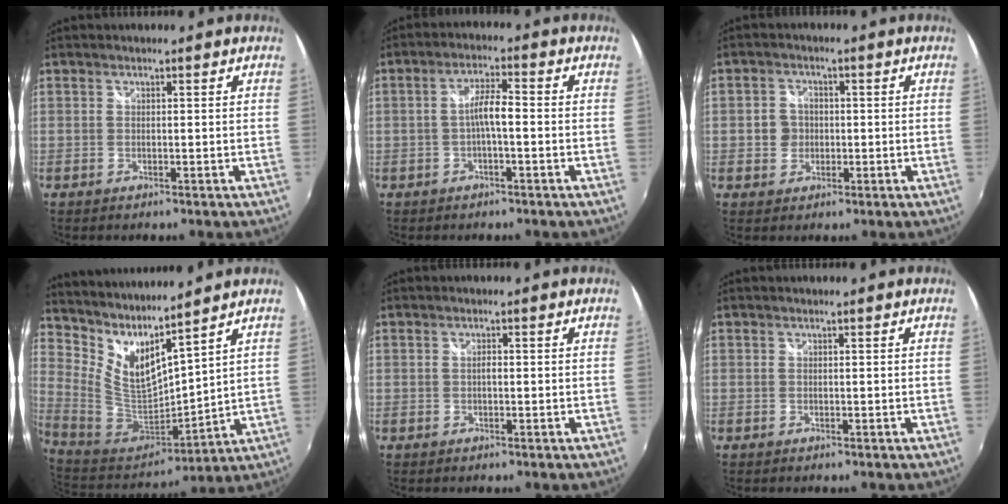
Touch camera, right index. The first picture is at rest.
{"total": 4.1, "force": [-1.1, 0.6, 3.9], "torque": [-0.076, 0.010, -0.019]}
{"total": 3.9, "force": [-0.6, 3.7, 1.2], "torque": [-0.023, 0.007, -0.013]}
{"total": 11.5, "force": [8.7, 2.6, 7.1], "torque": [-0.138, -0.033, 0.182]}
{"total": 0.8, "force": [-0.1, 0.4, 0.7], "torque": [-0.013, 0.003, -0.003]}
{"total": 0.0}